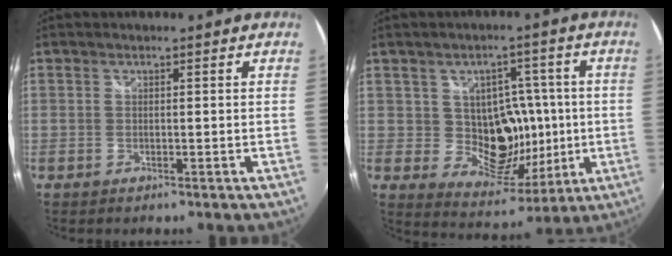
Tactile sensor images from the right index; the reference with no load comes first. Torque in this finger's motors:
{"motor_torque": [-0.37, 1.29, 0.50, 0.05]}